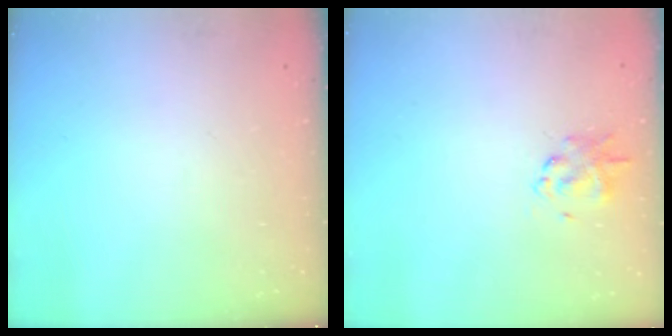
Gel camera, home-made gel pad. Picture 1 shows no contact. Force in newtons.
{"total": 1.9, "press": 1.8, "slide": 0.6}